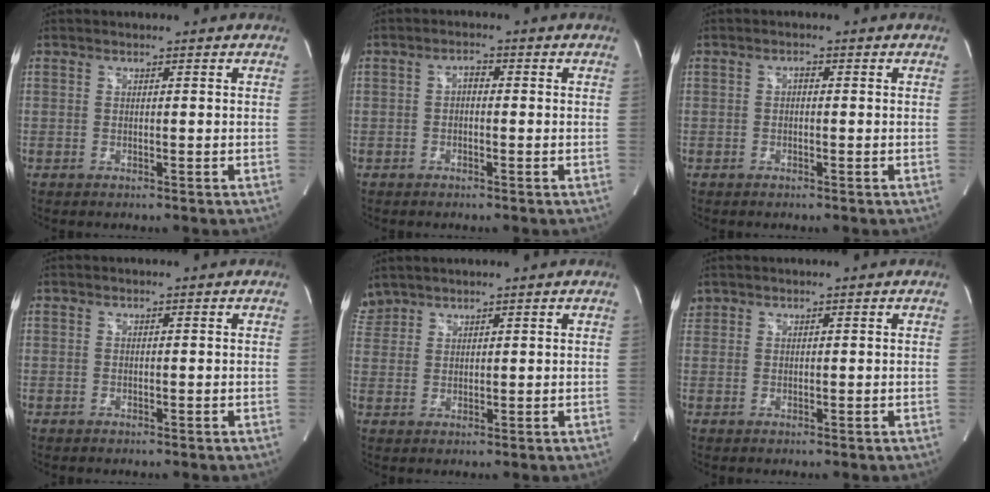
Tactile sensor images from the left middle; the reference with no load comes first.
{"total": 1.6, "force": [-0.1, 0.8, 1.4], "torque": [-0.022, 0.004, -0.004]}
{"total": 0.8, "force": [0.0, 0.3, 0.7], "torque": [-0.014, 0.002, -0.002]}
{"total": 0.0}
{"total": 3.5, "force": [3.2, 1.3, -0.1], "torque": [-0.004, 0.018, 0.068]}
{"total": 1.4, "force": [1.1, 0.9, 0.0], "torque": [-0.001, 0.016, 0.022]}